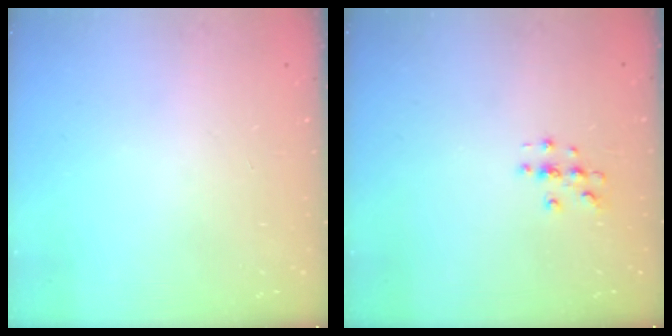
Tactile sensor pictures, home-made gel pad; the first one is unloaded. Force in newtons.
{"total": 3.0, "press": 3.0, "slide": 0.3}